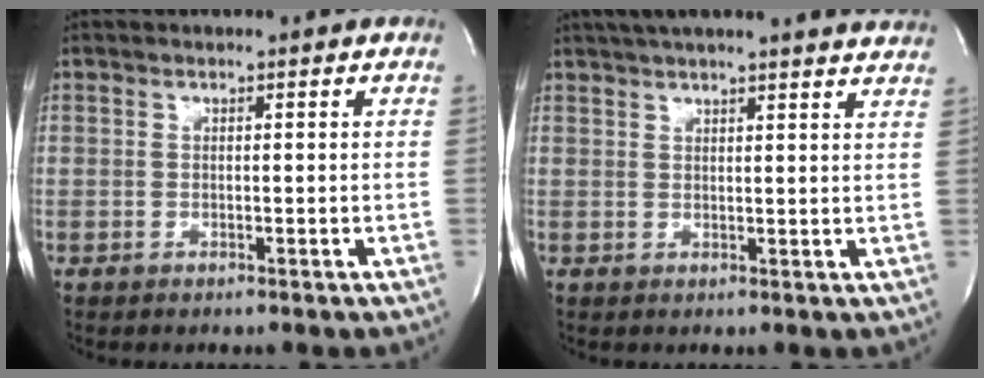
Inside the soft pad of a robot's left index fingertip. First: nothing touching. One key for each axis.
{"total": 19.2, "fx": 17.5, "fy": 0.5, "fz": 7.8, "tx": -0.126, "ty": 0.005, "tz": 0.217}